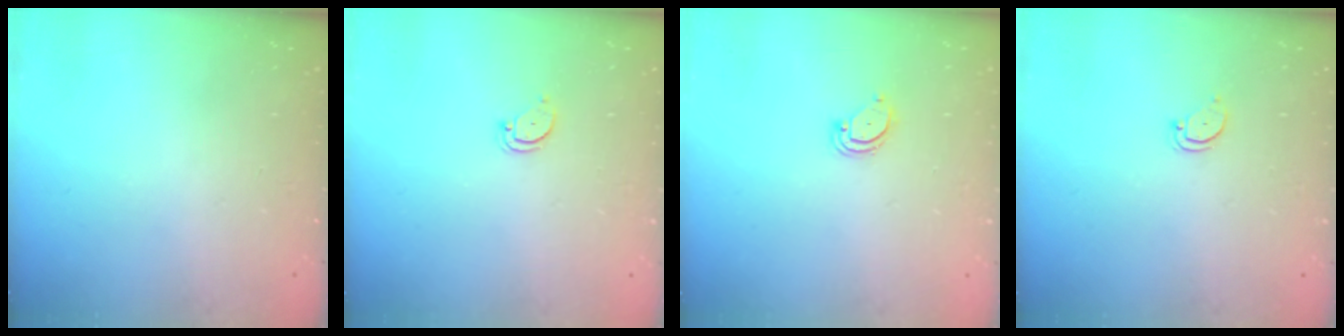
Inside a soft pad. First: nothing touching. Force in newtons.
{"total": 2.6, "press": 2.6, "slide": 0.1}
{"total": 2.9, "press": 2.9, "slide": 0.2}
{"total": 2.3, "press": 2.3, "slide": 0.2}